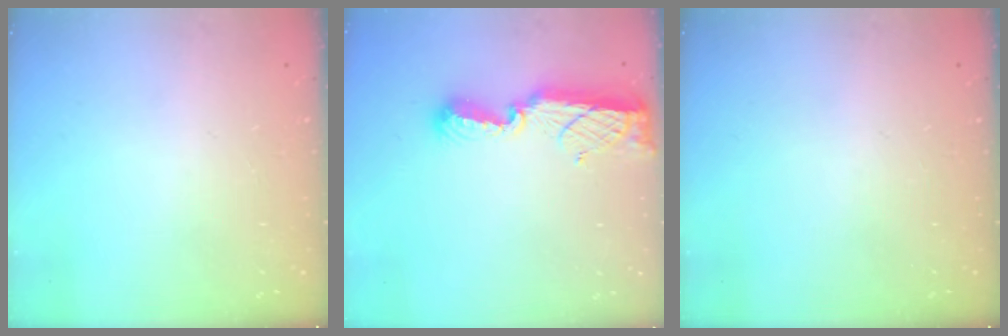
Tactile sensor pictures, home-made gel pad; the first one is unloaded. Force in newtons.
{"total": 9.9, "press": 9.9, "slide": 0.8}
{"total": 0.0}